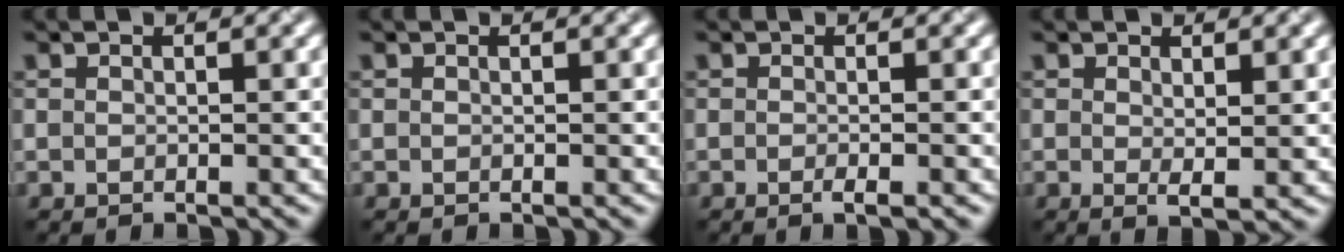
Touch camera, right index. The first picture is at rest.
{"total": 0.0}
{"total": 1.2, "force": [-0.4, 0.2, 1.1], "torque": [-0.012, -0.004, -0.010]}
{"total": 1.5, "force": [0.5, 0.3, 1.3], "torque": [-0.022, -0.008, 0.011]}